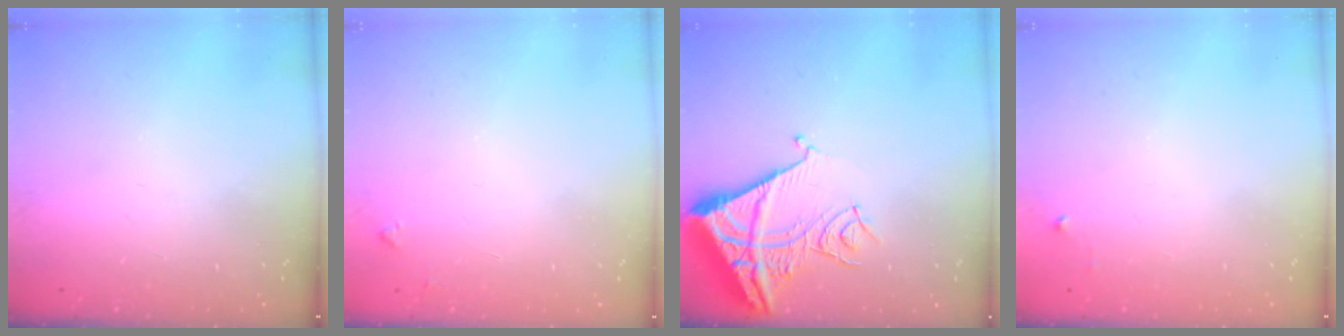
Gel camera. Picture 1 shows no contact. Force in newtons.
{"total": 3.8, "press": 3.7, "slide": 0.4}
{"total": 12.2, "press": 12.1, "slide": 1.5}
{"total": 2.5, "press": 2.5, "slide": 0.4}